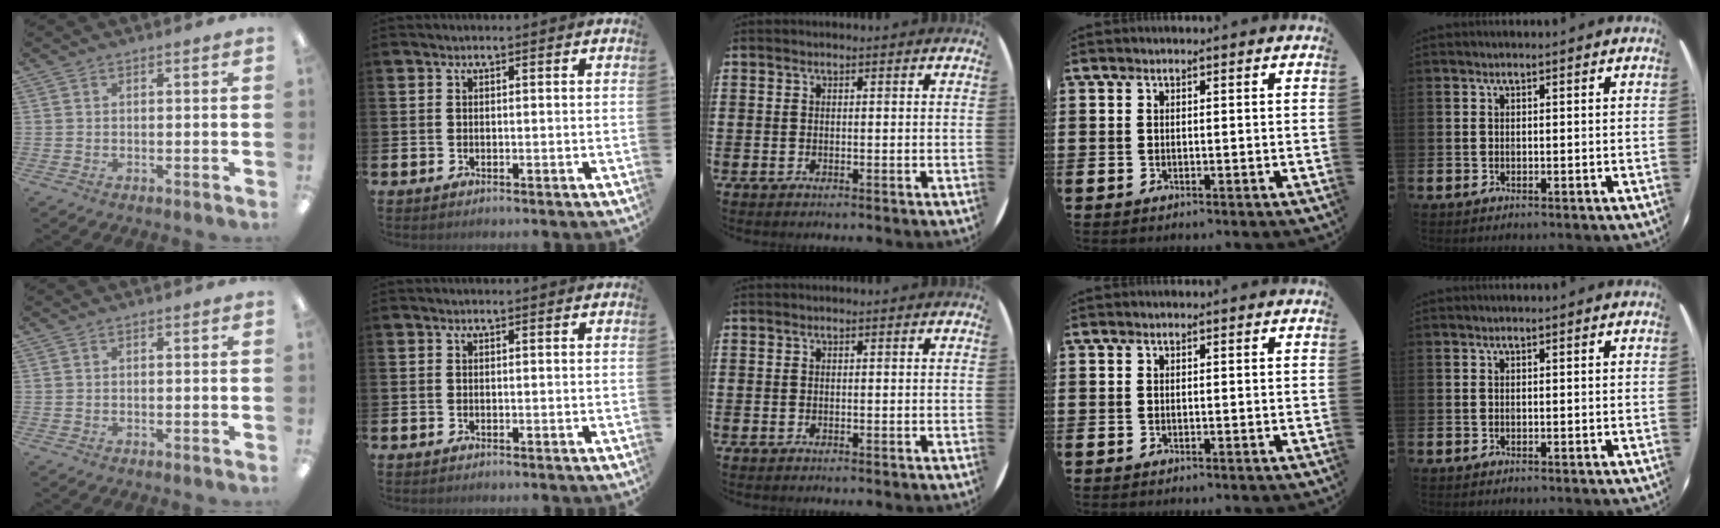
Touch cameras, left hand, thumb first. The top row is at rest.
{}